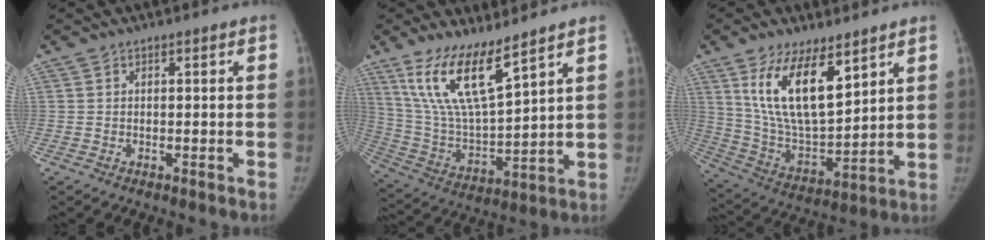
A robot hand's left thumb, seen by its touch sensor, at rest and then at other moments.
{"total": 14.9, "force": [9.8, 3.6, 10.7], "torque": [-0.196, -0.058, 0.207]}
{"total": 16.9, "force": [8.7, 7.2, 12.6], "torque": [-0.202, -0.046, 0.177]}